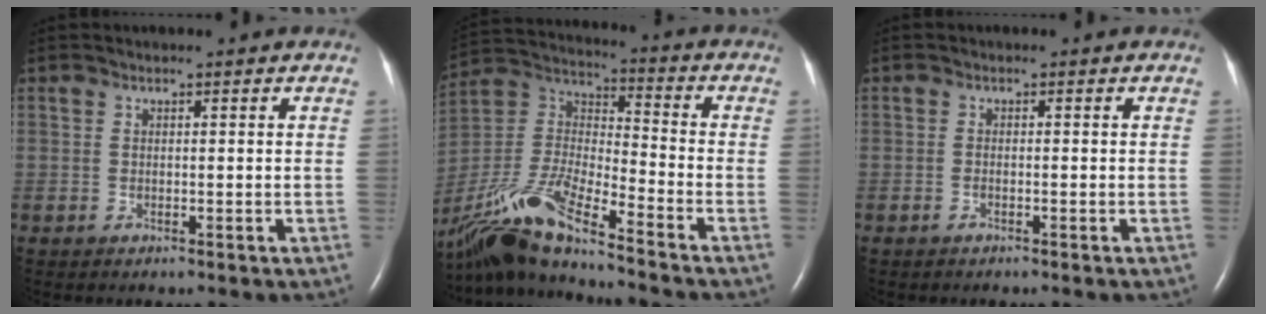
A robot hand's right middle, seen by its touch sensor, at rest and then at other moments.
{"total": 17.6, "force": [-14.2, 1.1, 10.3], "torque": [-0.235, -0.013, -0.272]}
{"total": 0.6, "force": [-0.4, 0.0, 0.4], "torque": [-0.013, 0.000, -0.008]}